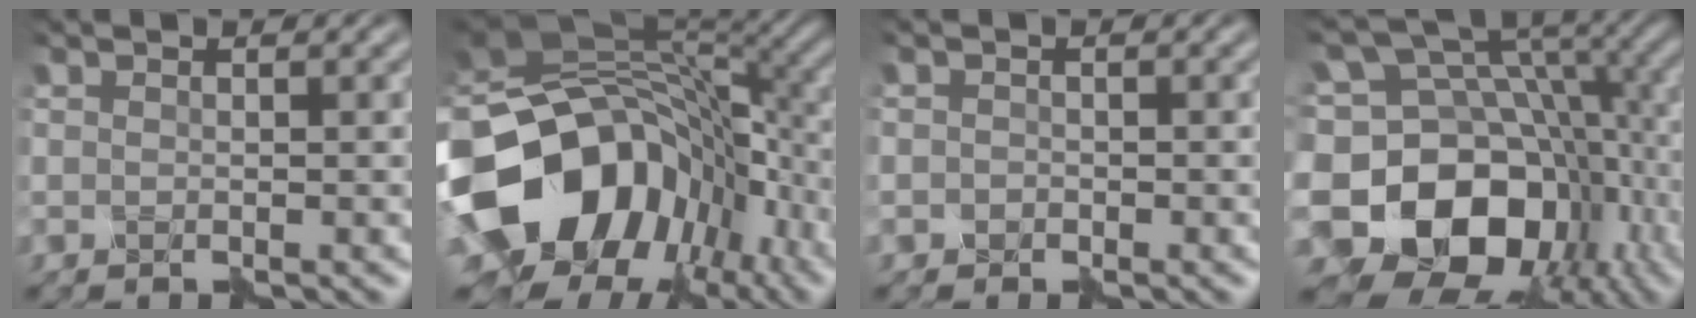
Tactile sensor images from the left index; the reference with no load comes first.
{"total": 17.8, "force": [-5.9, 13.9, 9.5], "torque": [-0.191, -0.002, -0.101]}
{"total": 0.5, "force": [-0.2, 0.5, 0.0], "torque": [0.005, -0.001, -0.006]}
{"total": 13.8, "force": [-3.2, 10.4, 8.5], "torque": [-0.152, 0.004, -0.069]}